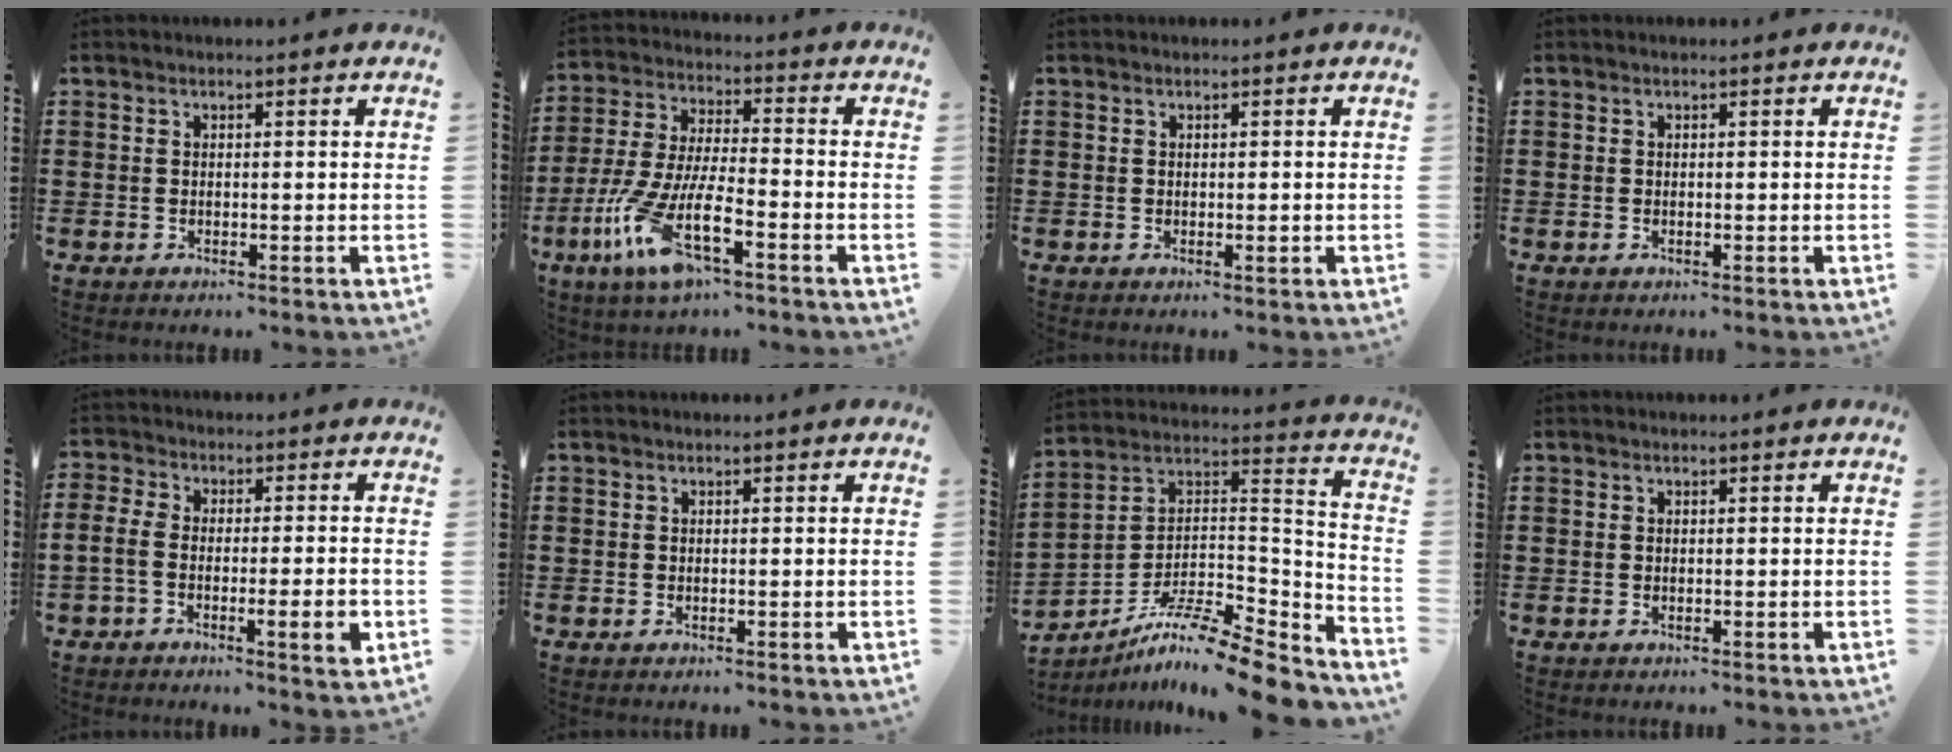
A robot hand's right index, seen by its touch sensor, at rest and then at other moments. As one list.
[{"total": 10.7, "force": [-6.3, 1.9, 8.5], "torque": [-0.217, -0.026, -0.131]}, {"total": 0.8, "force": [-0.2, 0.2, 0.7], "torque": [-0.013, -0.004, -0.002]}, {"total": 0.0}, {"total": 6.6, "force": [-2.6, 2.1, 5.7], "torque": [-0.109, 0.000, -0.047]}, {"total": 0.0}, {"total": 10.8, "force": [-9.0, 1.2, 5.8], "torque": [-0.104, 0.006, -0.179]}, {"total": 0.0}]